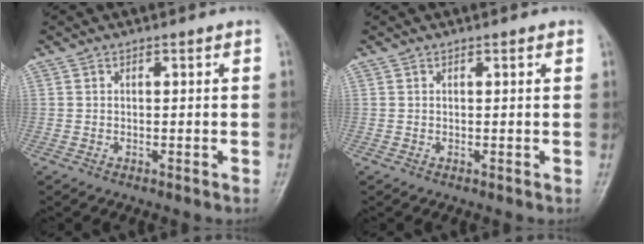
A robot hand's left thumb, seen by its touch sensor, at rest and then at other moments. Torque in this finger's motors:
{"motor_torque": [-0.15, 0.01, -0.28, -0.13, 0.02]}